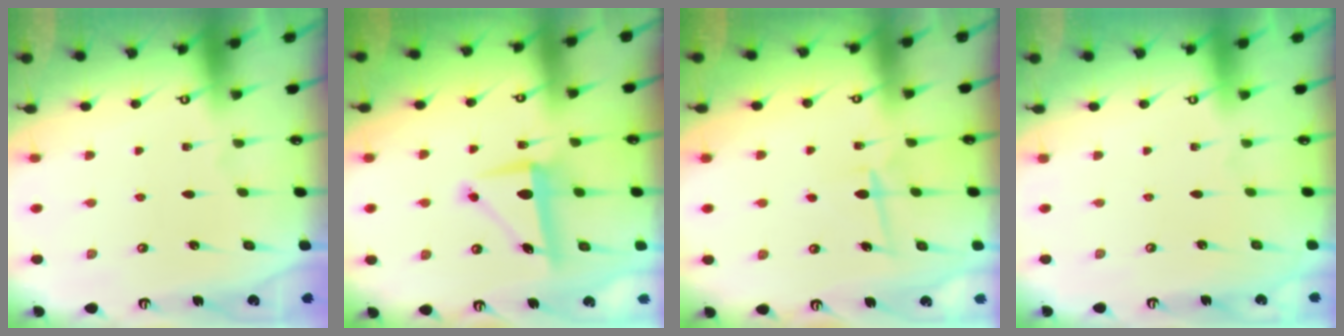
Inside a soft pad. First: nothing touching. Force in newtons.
{"total": 8.3, "press": 8.1, "slide": 1.7}
{"total": 5.9, "press": 5.8, "slide": 1.0}
{"total": 0.0}